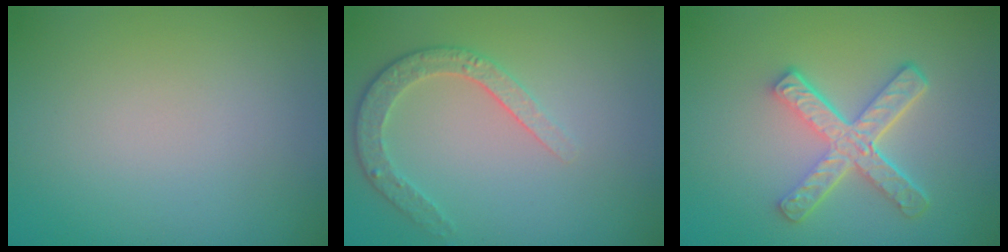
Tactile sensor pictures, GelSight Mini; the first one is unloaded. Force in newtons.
{"total": 2.6, "press": 2.5, "slide": 1.0}
{"total": 4.9, "press": 3.5, "slide": 3.4}